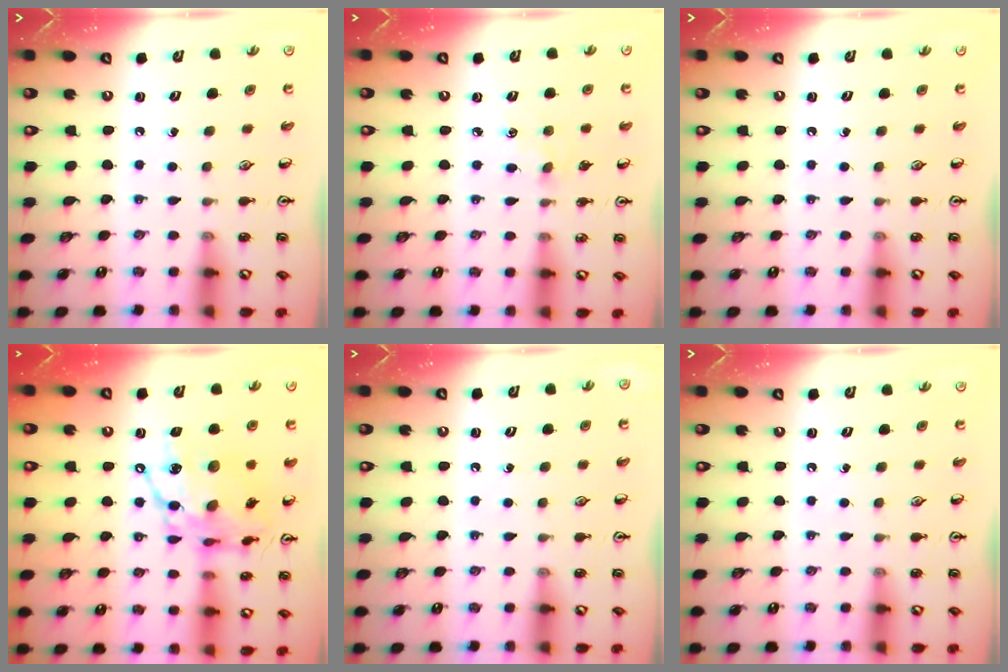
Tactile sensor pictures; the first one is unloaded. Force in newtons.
{"total": 5.2, "press": 5.2, "slide": 0.7}
{"total": 0.0}
{"total": 16.2, "press": 16.1, "slide": 1.3}
{"total": 0.0}
{"total": 0.0}